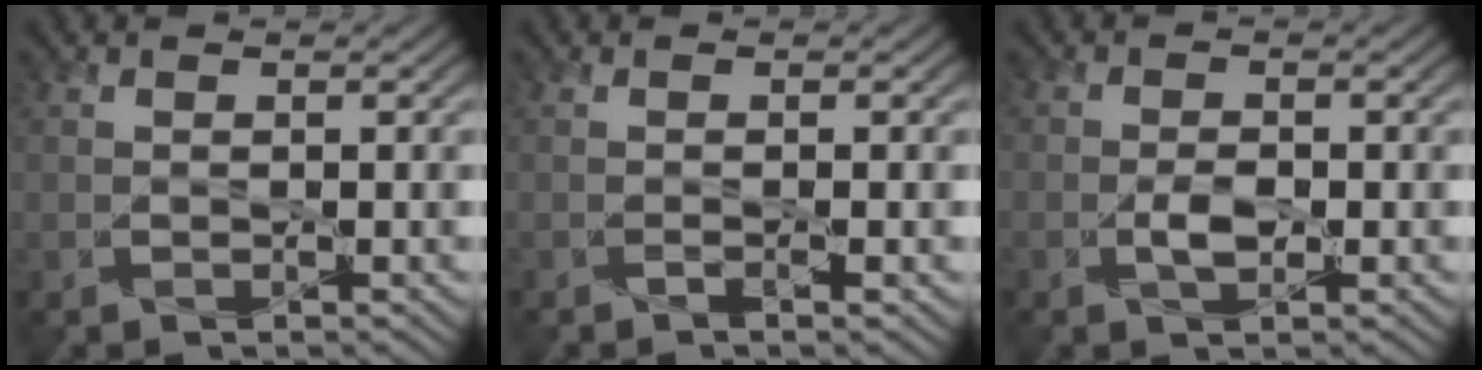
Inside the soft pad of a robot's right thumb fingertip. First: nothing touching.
{"total": 0.7, "force": [-0.4, -0.4, 0.3], "torque": [0.000, 0.003, -0.009]}
{"total": 2.1, "force": [-0.8, 0.9, 1.7], "torque": [-0.028, 0.003, -0.018]}